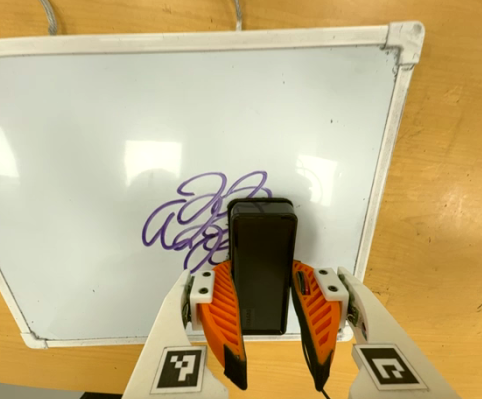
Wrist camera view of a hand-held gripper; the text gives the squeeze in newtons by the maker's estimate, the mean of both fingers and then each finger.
{"total": 12.0, "left": 11.9, "right": 12.0}